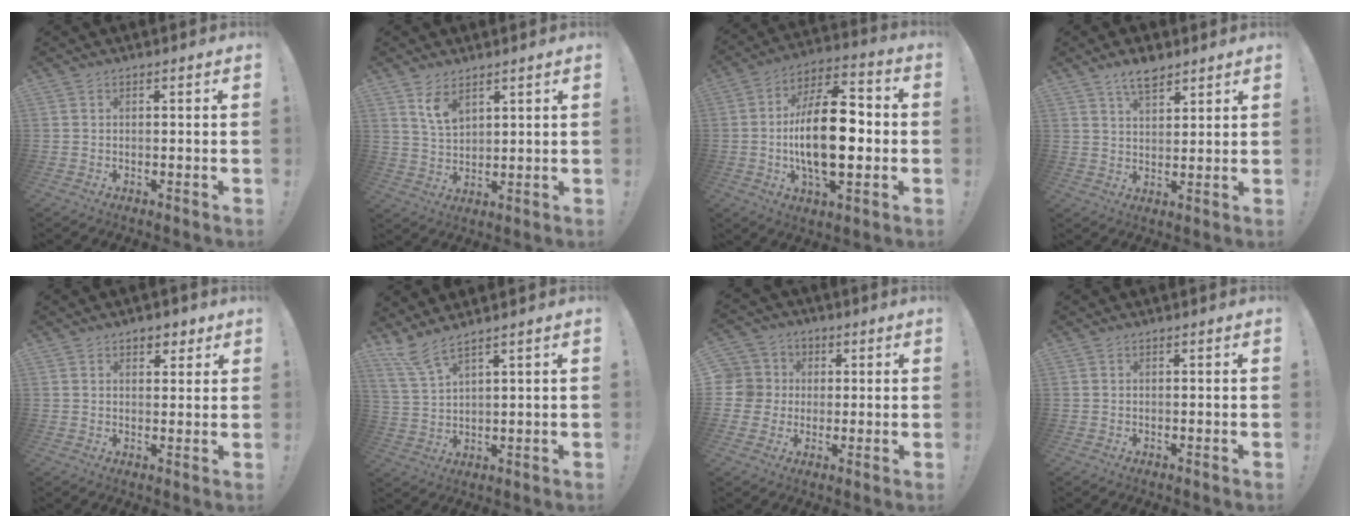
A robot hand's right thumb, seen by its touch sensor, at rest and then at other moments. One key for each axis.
{"total": 6.8, "fx": 4.6, "fy": 3.3, "fz": 3.7, "tx": -0.069, "ty": -0.024, "tz": 0.085}
{"total": 20.2, "fx": -2.1, "fy": 9.3, "fz": 17.8, "tx": -0.317, "ty": 0.001, "tz": -0.042}
{"total": 6.8, "fx": 5.0, "fy": 3.0, "fz": 3.5, "tx": -0.057, "ty": -0.023, "tz": 0.089}
{"total": 4.0, "fx": 2.6, "fy": 2.6, "fz": 1.5, "tx": -0.005, "ty": -0.011, "tz": 0.044}
{"total": 7.0, "fx": 5.9, "fy": 0.8, "fz": 3.6, "tx": -0.084, "ty": -0.029, "tz": 0.109}
{"total": 8.1, "fx": 0.6, "fy": 7.9, "fz": 1.9, "tx": -0.033, "ty": 0.001, "tz": 0.013}
{"total": 0.0}